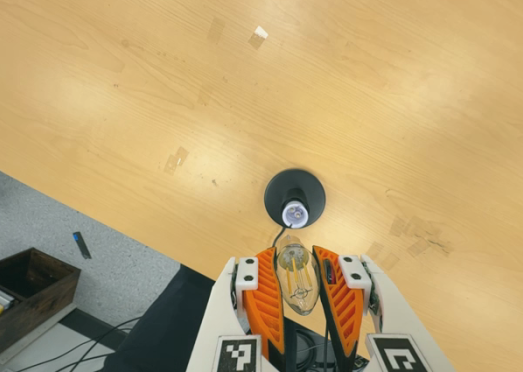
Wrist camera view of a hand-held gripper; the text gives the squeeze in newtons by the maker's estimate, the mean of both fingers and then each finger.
{"total": 21.8, "left": 24.6, "right": 19.0}